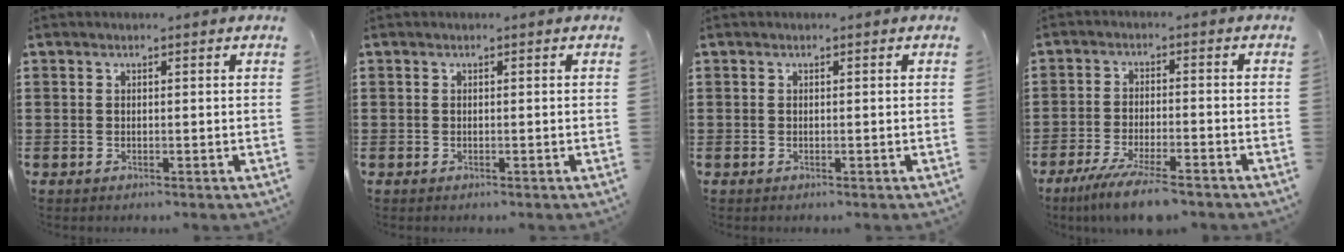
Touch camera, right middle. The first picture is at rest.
{"total": 0.0}
{"total": 0.0}
{"total": 6.3, "force": [-5.0, 0.4, 3.9], "torque": [-0.080, -0.014, -0.091]}